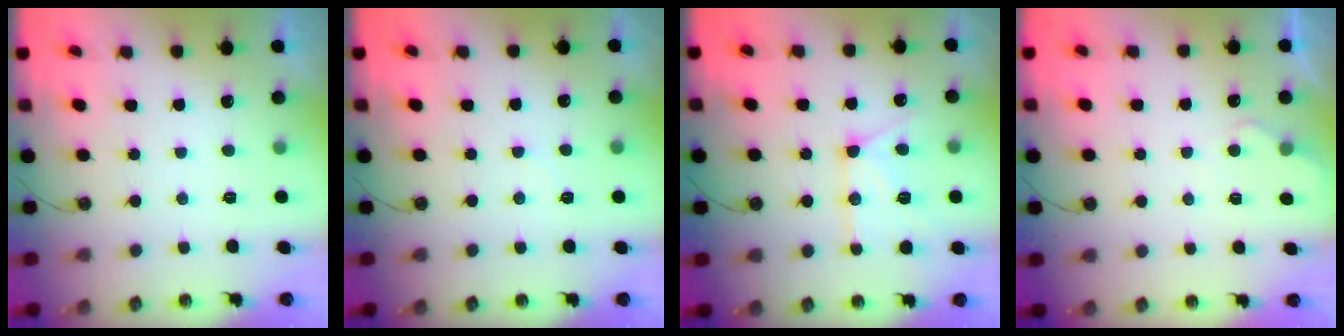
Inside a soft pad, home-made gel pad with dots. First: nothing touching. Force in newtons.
{"total": 3.7, "press": 3.7, "slide": 0.5}
{"total": 14.9, "press": 14.8, "slide": 1.2}
{"total": 3.5, "press": 3.4, "slide": 0.5}